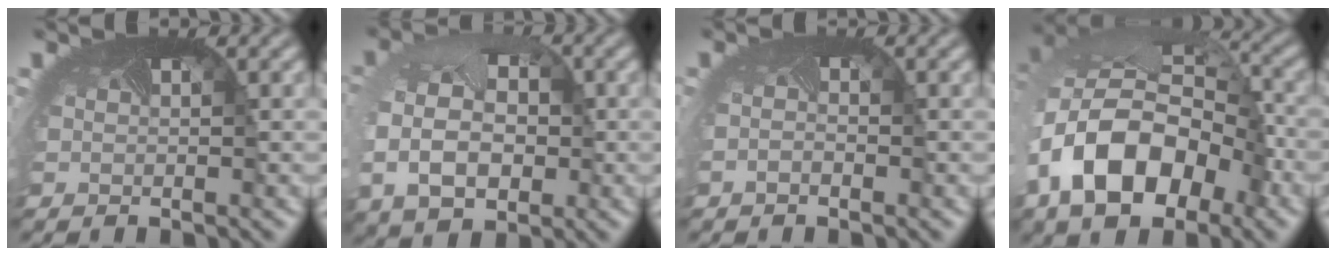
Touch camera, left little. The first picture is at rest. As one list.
[{"total": 8.3, "force": [-0.4, 6.2, 5.6], "torque": [-0.128, -0.018, 0.004]}, {"total": 0.7, "force": [-0.7, 0.2, 0.2], "torque": [-0.020, -0.008, -0.012]}, {"total": 14.6, "force": [-4.6, 9.7, 9.9], "torque": [-0.207, -0.031, -0.065]}]